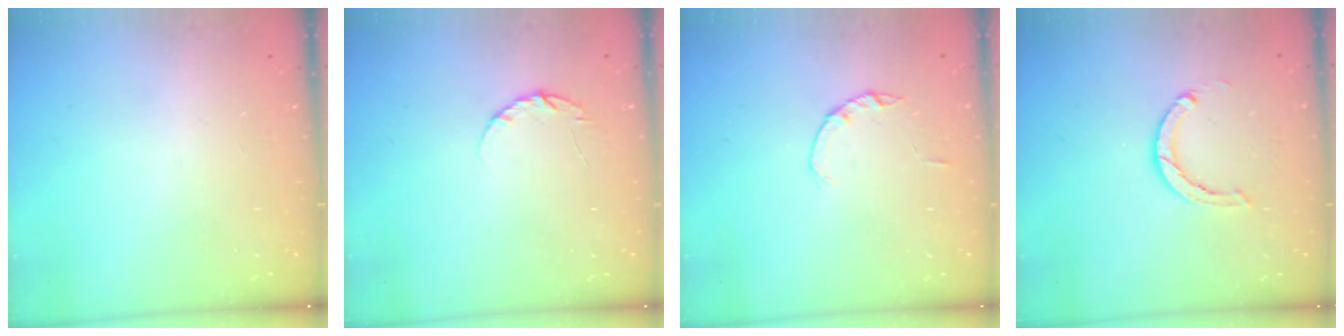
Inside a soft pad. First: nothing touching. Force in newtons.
{"total": 4.8, "press": 4.7, "slide": 0.6}
{"total": 1.0, "press": 1.0, "slide": 0.2}
{"total": 3.9, "press": 3.8, "slide": 0.4}